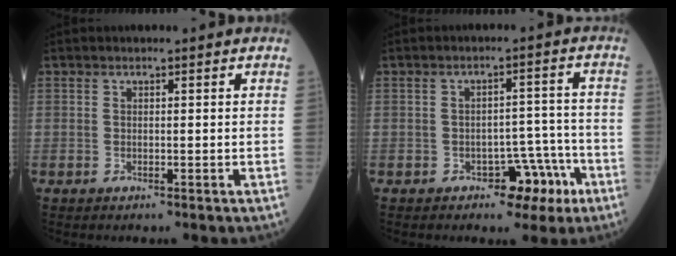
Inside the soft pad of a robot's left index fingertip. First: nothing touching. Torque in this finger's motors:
{"motor_torque": [-0.03, 0.10, 0.04, 0.00]}